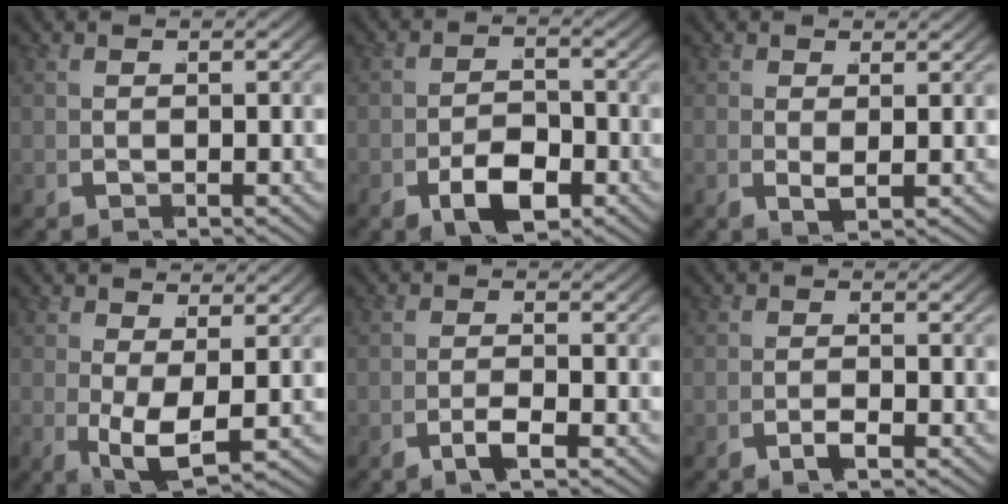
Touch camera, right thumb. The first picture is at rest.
{"total": 4.3, "force": [-2.6, 2.4, 2.3], "torque": [-0.032, -0.017, -0.046]}
{"total": 0.6, "force": [0.5, 0.1, 0.2], "torque": [-0.004, -0.008, 0.010]}
{"total": 3.9, "force": [-0.2, 2.2, 3.2], "torque": [-0.061, -0.027, 0.000]}
{"total": 1.7, "force": [-1.6, 0.1, 0.4], "torque": [-0.008, -0.005, -0.036]}
{"total": 1.3, "force": [-1.3, 0.1, 0.1], "torque": [-0.001, -0.005, -0.030]}